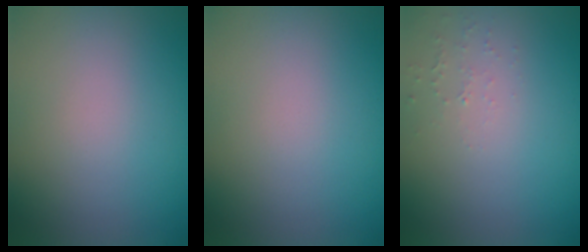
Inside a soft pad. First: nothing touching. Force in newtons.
{"total": 0.0}
{"total": 0.8, "press": 0.8, "slide": 0.3}